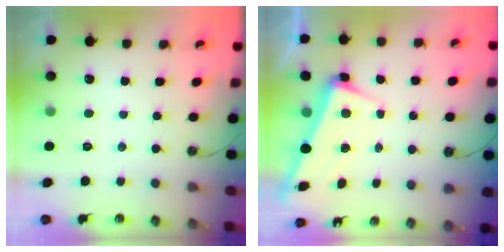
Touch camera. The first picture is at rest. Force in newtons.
{"total": 3.0, "press": 2.9, "slide": 0.9}